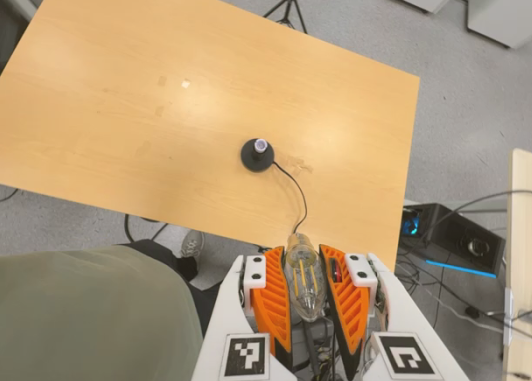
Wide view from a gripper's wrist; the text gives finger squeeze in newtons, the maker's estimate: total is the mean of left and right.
{"total": 23.7, "left": 25.8, "right": 21.7}